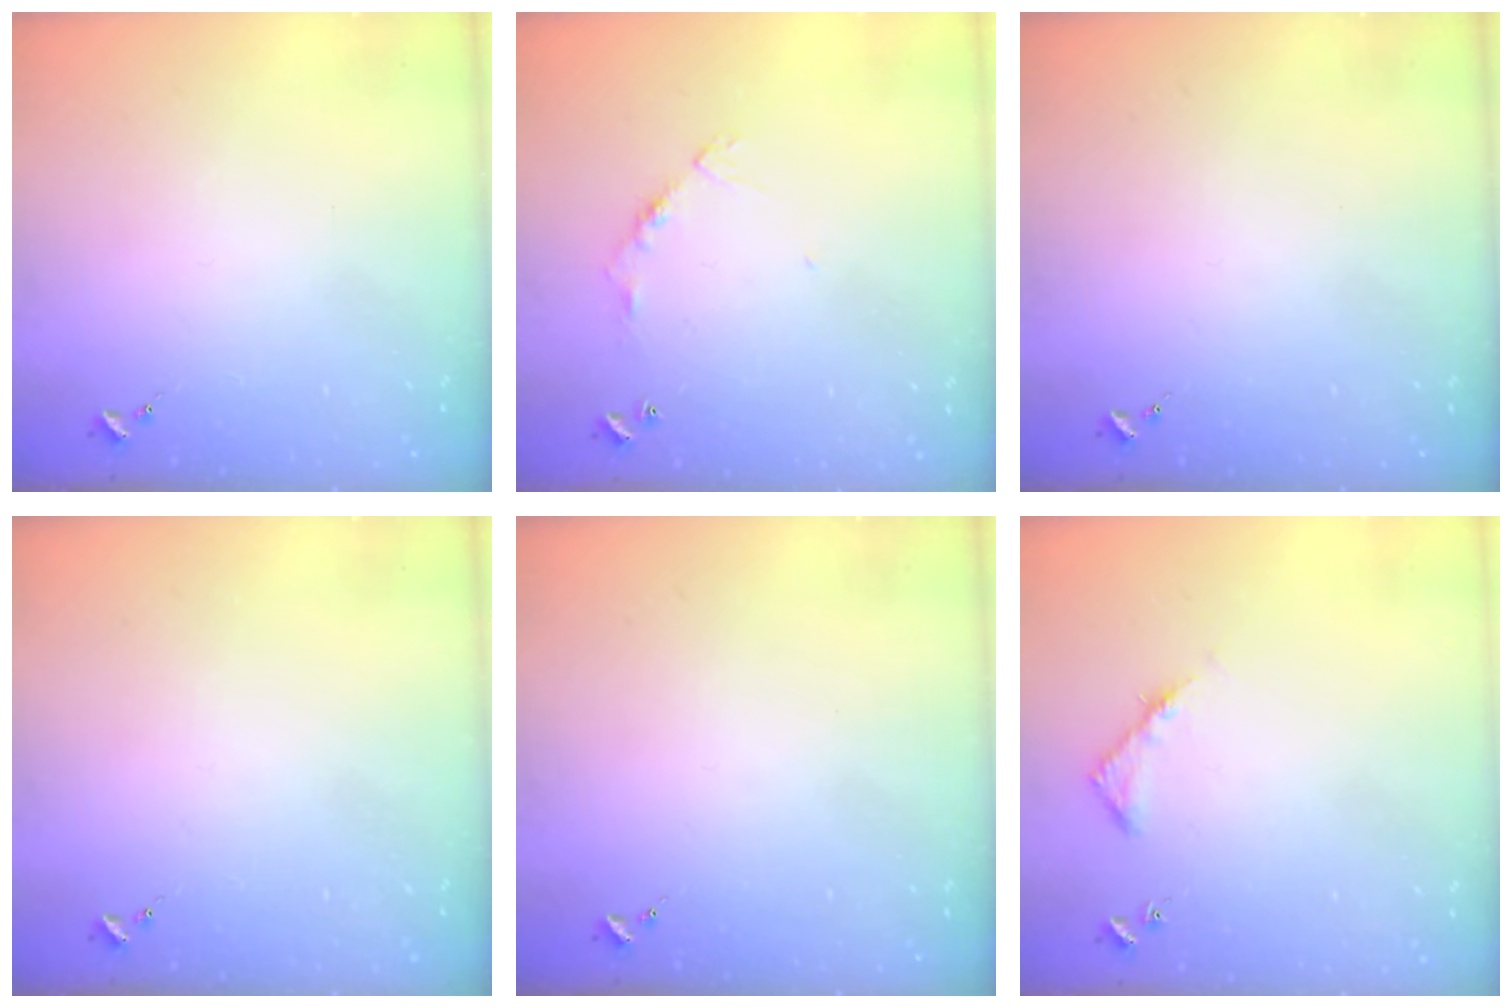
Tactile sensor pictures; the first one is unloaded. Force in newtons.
{"total": 6.1, "press": 6.1, "slide": 0.5}
{"total": 0.0}
{"total": 0.0}
{"total": 0.0}
{"total": 4.3, "press": 4.3, "slide": 0.4}